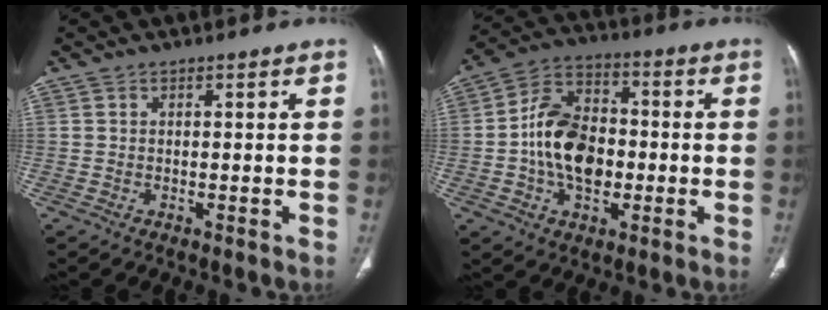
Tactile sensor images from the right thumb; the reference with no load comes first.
{"total": 14.3, "force": [-1.7, 9.9, 10.2], "torque": [-0.154, 0.030, -0.034]}